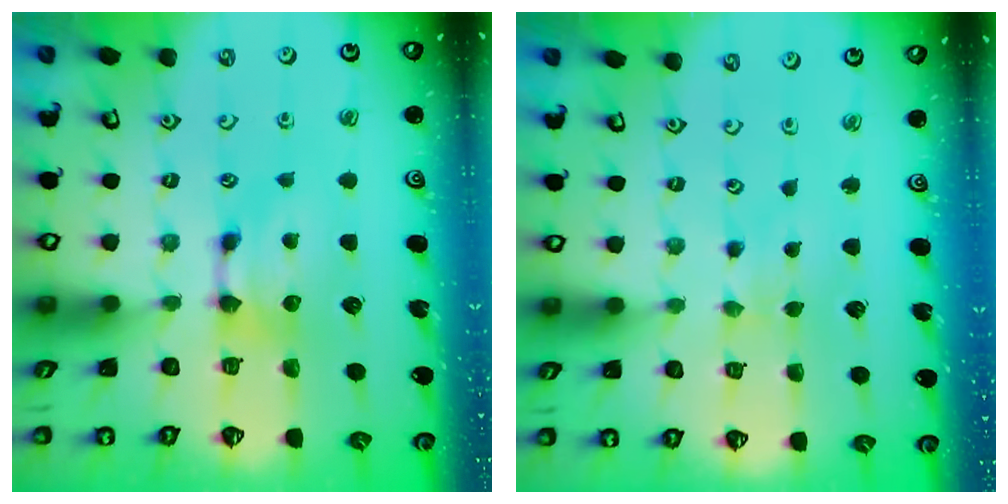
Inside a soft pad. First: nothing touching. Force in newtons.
{"total": 1.2, "press": 1.2, "slide": 0.1}